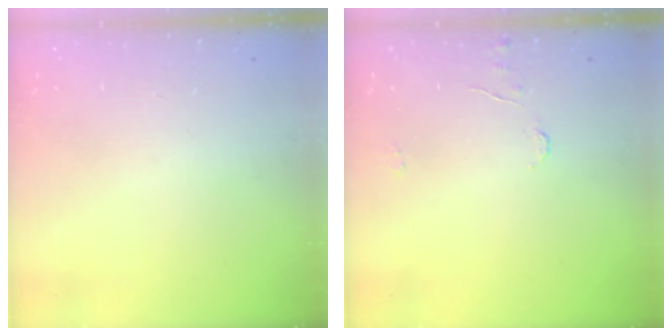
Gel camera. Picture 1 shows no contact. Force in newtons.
{"total": 5.4, "press": 5.4, "slide": 0.5}